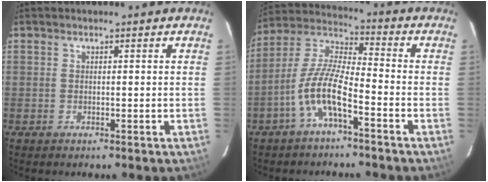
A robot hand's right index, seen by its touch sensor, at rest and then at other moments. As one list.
[{"total": 9.7, "force": [-4.9, 2.2, 8.1], "torque": [-0.178, 0.008, -0.096]}]